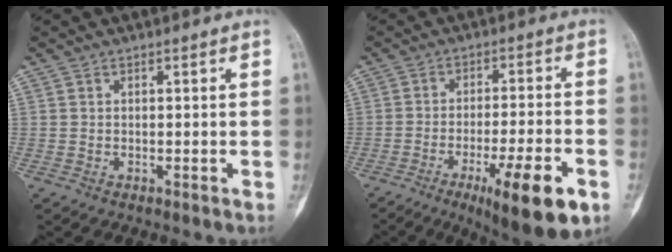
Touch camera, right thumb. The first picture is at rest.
{"total": 14.6, "force": [-6.7, 2.8, 12.7], "torque": [-0.191, 0.012, -0.093]}